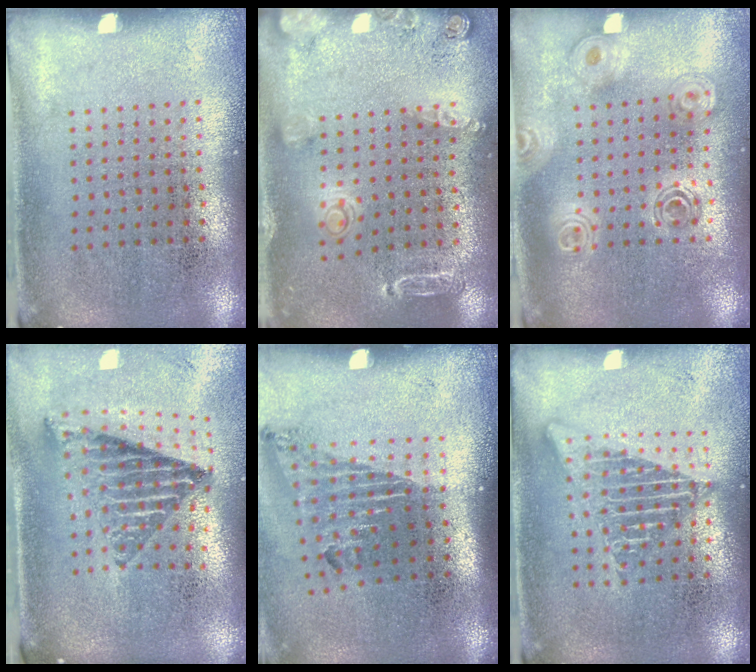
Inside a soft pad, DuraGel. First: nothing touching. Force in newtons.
{"total": 1.6, "press": 1.6, "slide": 0.1}
{"total": 1.7, "press": 1.5, "slide": 0.8}
{"total": 1.7, "press": 1.4, "slide": 1.0}
{"total": 1.7, "press": 1.1, "slide": 1.3}
{"total": 2.3, "press": 2.3, "slide": 0.1}